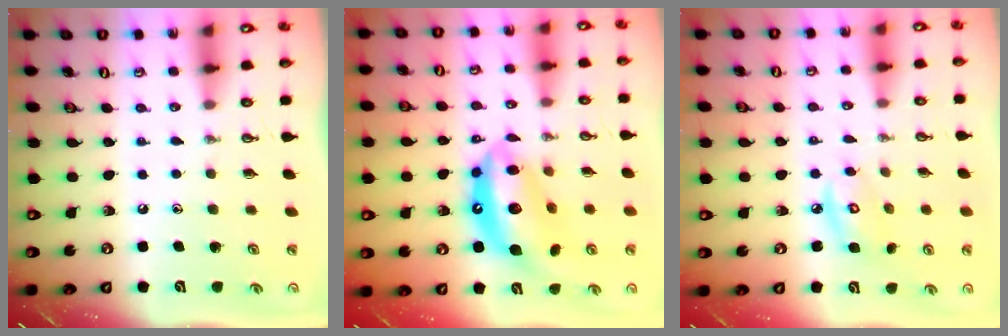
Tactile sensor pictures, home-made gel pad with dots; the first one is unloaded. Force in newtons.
{"total": 15.9, "press": 15.9, "slide": 1.2}
{"total": 6.2, "press": 6.2, "slide": 0.3}